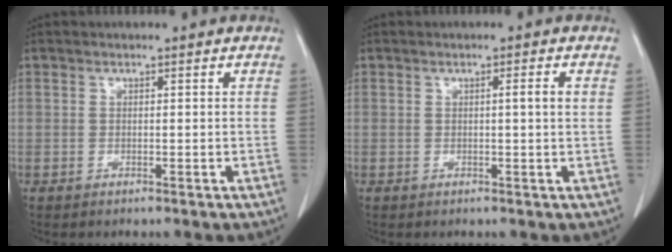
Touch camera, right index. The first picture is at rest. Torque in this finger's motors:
{"motor_torque": [0.18, -0.01, 0.17, 0.04]}